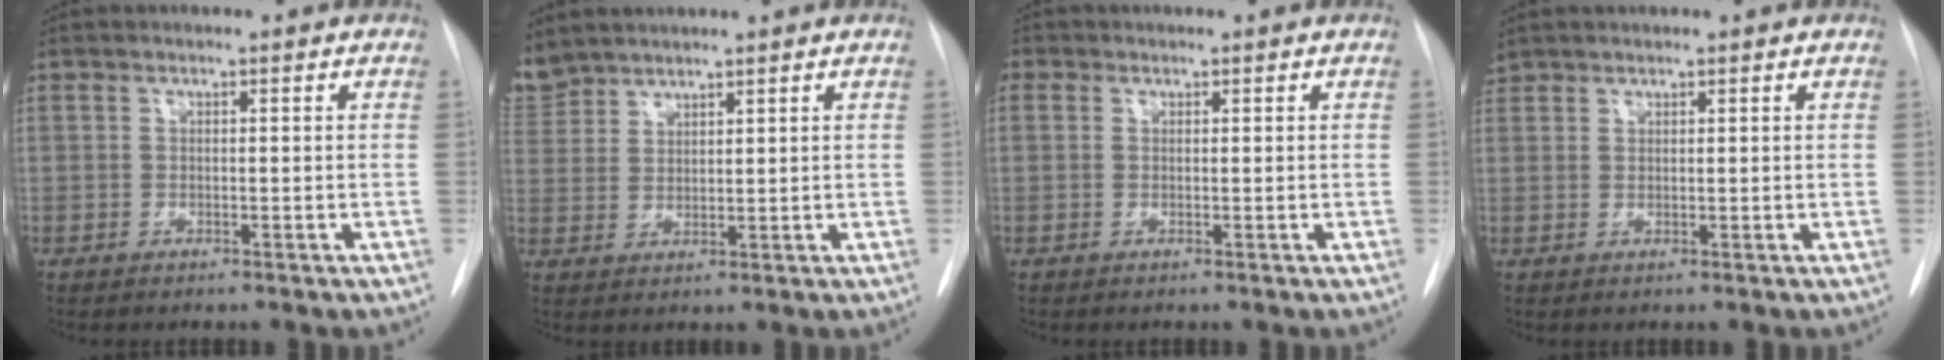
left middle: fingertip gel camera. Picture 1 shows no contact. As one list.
[{"total": 5.6, "force": [5.3, 1.9, 0.3], "torque": [-0.012, 0.012, 0.113]}, {"total": 1.4, "force": [0.5, 1.3, 0.3], "torque": [-0.001, 0.006, 0.008]}, {"total": 1.7, "force": [1.5, 0.7, -0.1], "torque": [0.001, 0.012, 0.030]}]